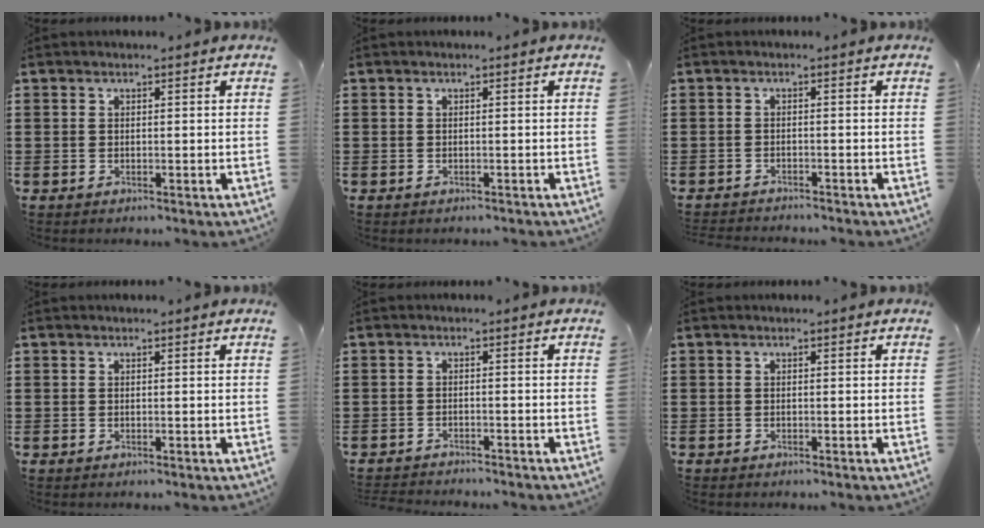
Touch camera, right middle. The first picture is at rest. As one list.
[{"total": 0.0}, {"total": 1.4, "force": [-1.4, 0.0, 0.0], "torque": [-0.005, 0.000, -0.029]}, {"total": 0.0}, {"total": 1.7, "force": [-1.7, 0.0, 0.0], "torque": [-0.006, -0.002, -0.037]}, {"total": 0.0}]